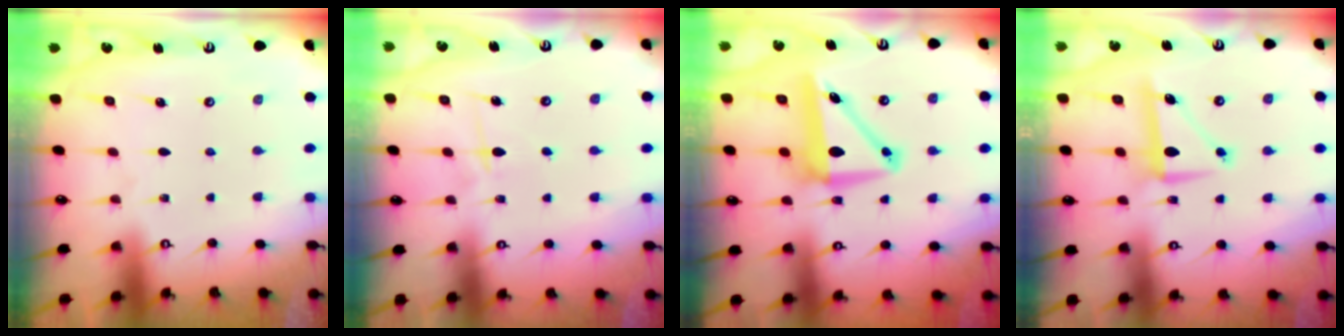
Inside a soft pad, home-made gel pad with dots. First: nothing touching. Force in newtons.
{"total": 5.5, "press": 5.5, "slide": 0.8}
{"total": 9.6, "press": 9.1, "slide": 3.2}
{"total": 8.2, "press": 8.1, "slide": 0.8}